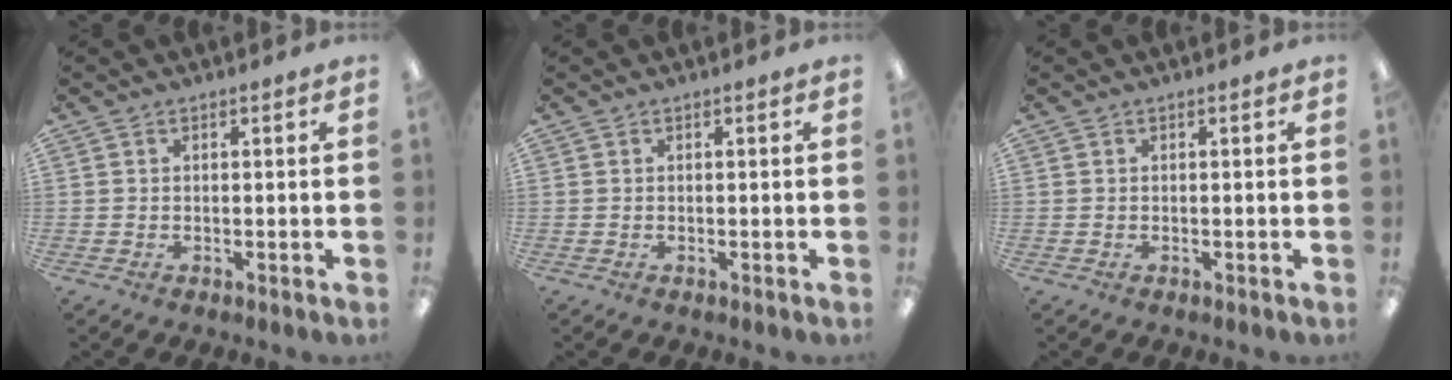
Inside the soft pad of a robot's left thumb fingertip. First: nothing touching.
{"total": 0.0}
{"total": 0.0}